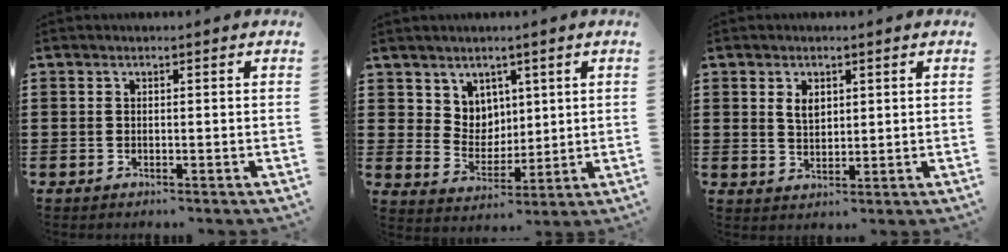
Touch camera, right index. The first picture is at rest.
{"total": 5.7, "force": [3.7, 4.4, 0.3], "torque": [-0.034, -0.003, 0.070]}
{"total": 2.8, "force": [1.1, 1.7, 1.9], "torque": [-0.033, 0.003, 0.018]}